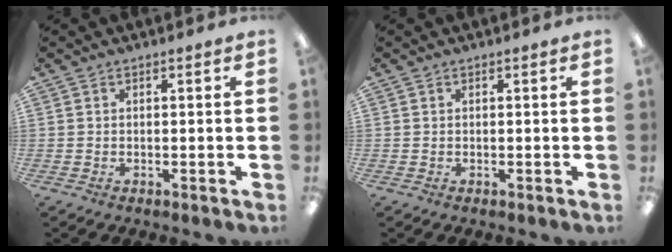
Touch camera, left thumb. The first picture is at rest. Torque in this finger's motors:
{"motor_torque": [-0.09, 0.00, 0.01, -0.10, 0.01]}